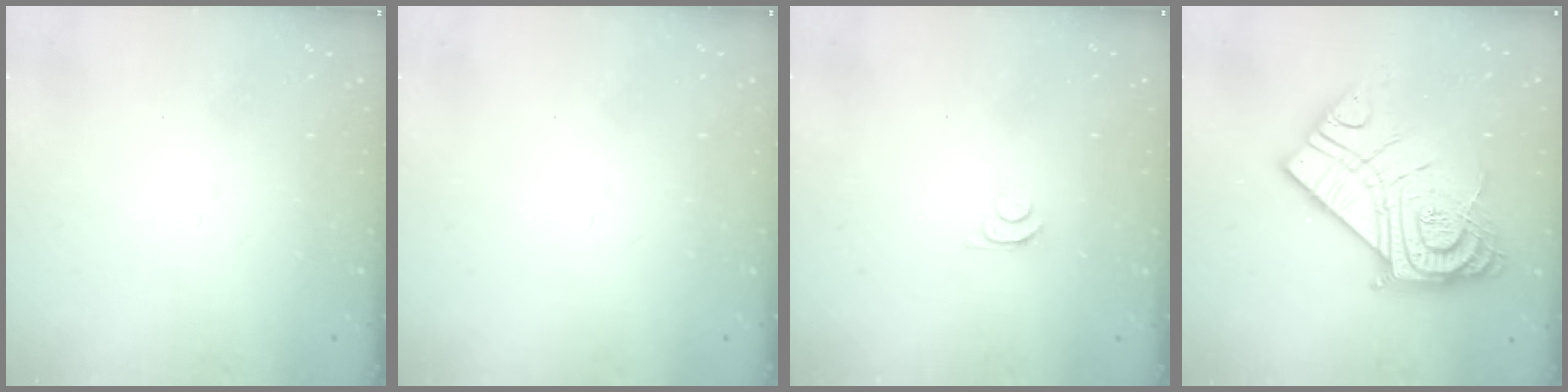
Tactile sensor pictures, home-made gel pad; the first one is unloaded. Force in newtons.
{"total": 2.1, "press": 2.0, "slide": 0.4}
{"total": 4.4, "press": 4.3, "slide": 0.6}
{"total": 24.3, "press": 24.1, "slide": 2.4}